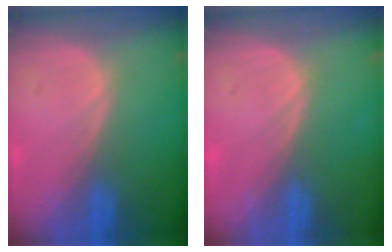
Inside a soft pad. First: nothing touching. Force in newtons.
{"total": 0.0}